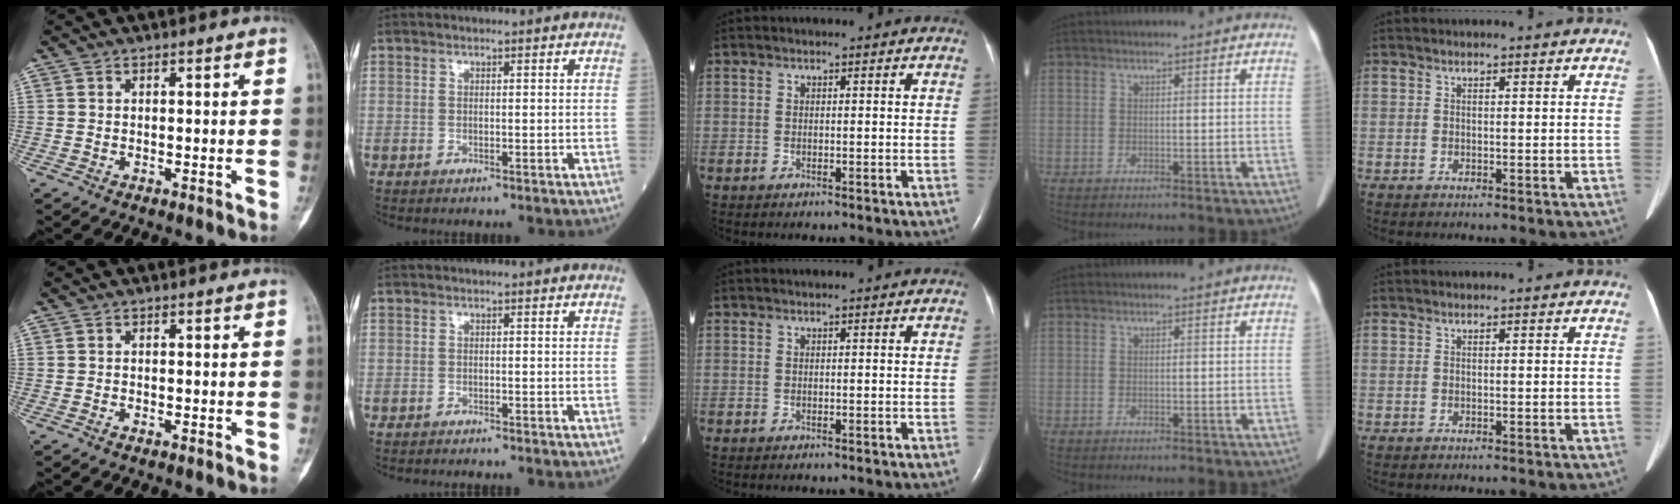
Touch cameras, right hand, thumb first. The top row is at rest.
{"thumb": {"total": 0.6, "force": [-0.5, 0.3, 0.3], "torque": [-0.009, 0.002, -0.011]}, "index": {"total": 1.9, "force": [-1.8, 0.1, 0.5], "torque": [-0.009, -0.001, -0.022]}}